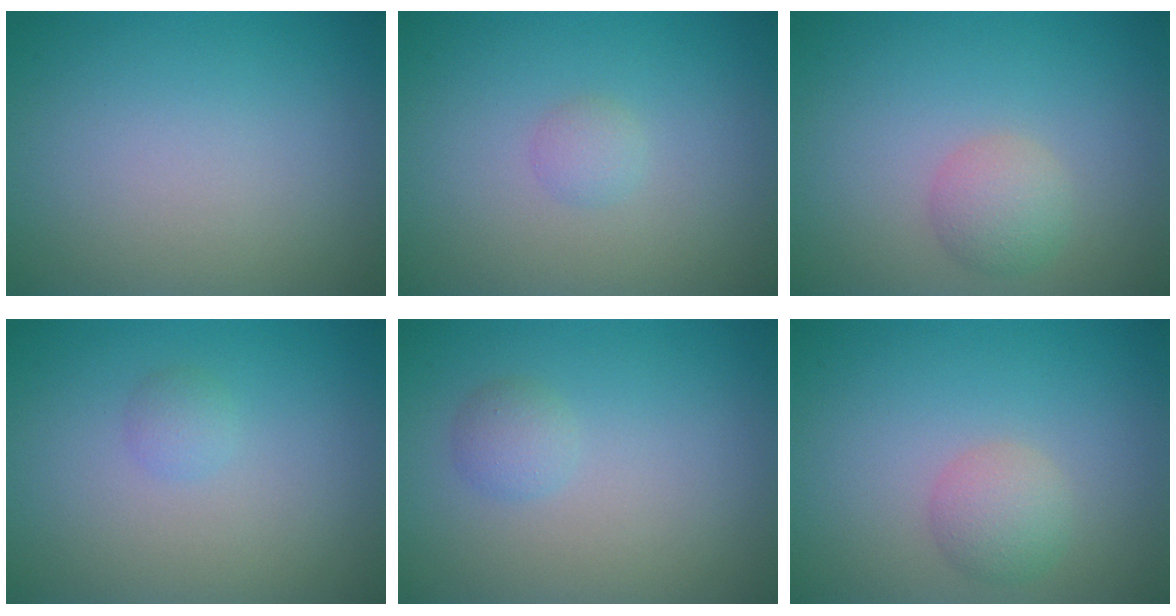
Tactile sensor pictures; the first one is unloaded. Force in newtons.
{"total": 1.0, "press": 1.0, "slide": 0.0}
{"total": 2.2, "press": 2.2, "slide": 0.1}
{"total": 1.0, "press": 1.0, "slide": 0.0}
{"total": 1.3, "press": 1.3, "slide": 0.0}
{"total": 2.2, "press": 2.2, "slide": 0.1}